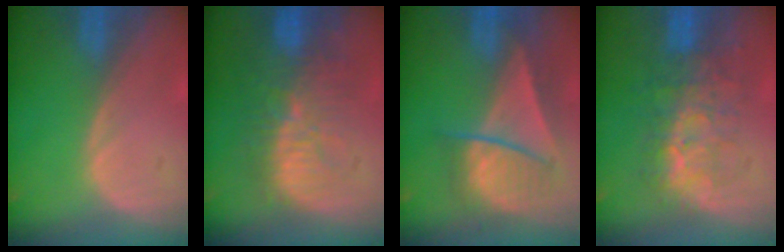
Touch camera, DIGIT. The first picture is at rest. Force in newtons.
{"total": 11.3, "press": 9.9, "slide": 5.3}
{"total": 7.8, "press": 7.5, "slide": 2.1}
{"total": 8.9, "press": 8.3, "slide": 3.3}